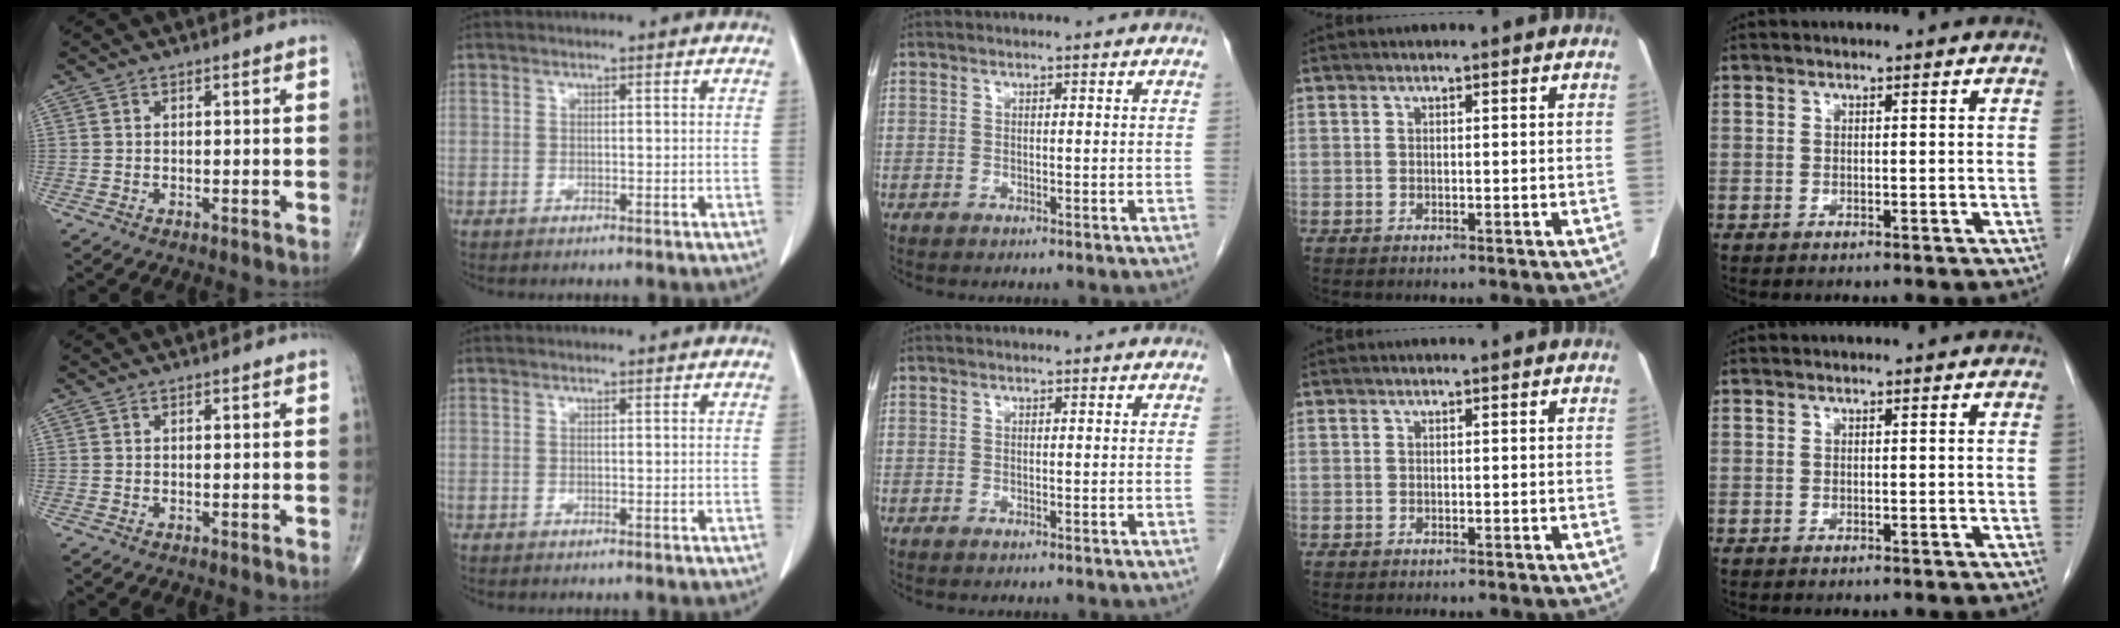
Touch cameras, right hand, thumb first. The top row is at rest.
{}